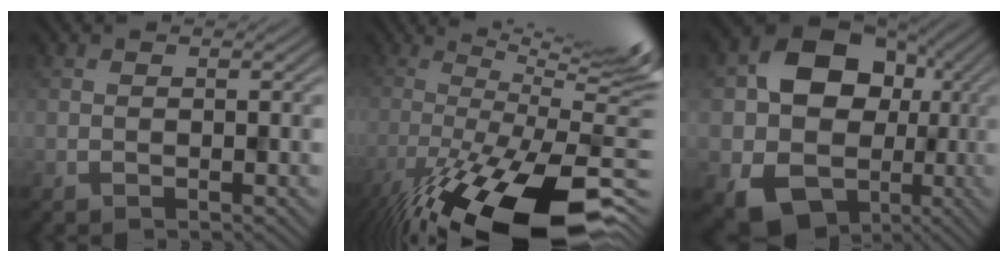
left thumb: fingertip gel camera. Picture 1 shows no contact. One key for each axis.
{"total": 19.5, "fx": -6.7, "fy": 4.8, "fz": 17.7, "tx": -0.281, "ty": -0.014, "tz": -0.115}
{"total": 16.2, "fx": -0.8, "fy": 13.4, "fz": 9.1, "tx": -0.167, "ty": -0.025, "tz": -0.006}